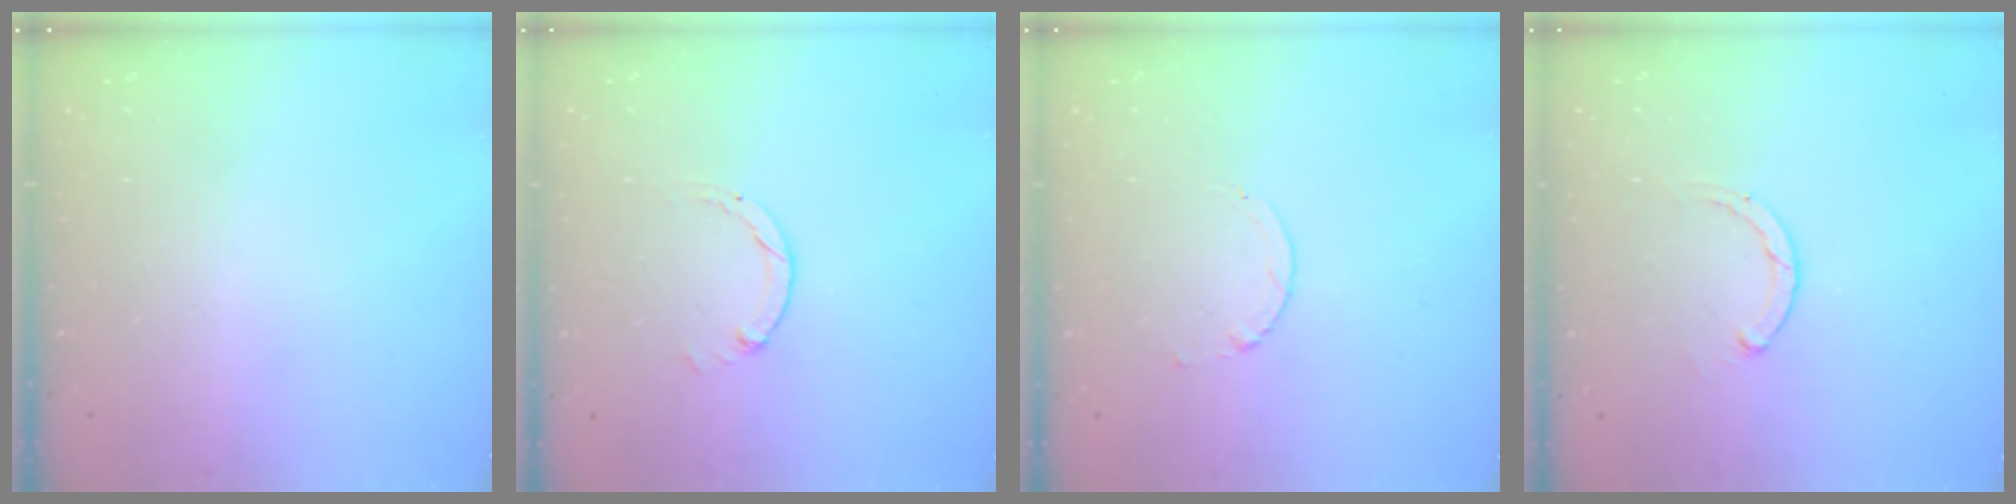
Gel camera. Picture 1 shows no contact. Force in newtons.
{"total": 0.0}
{"total": 2.3, "press": 2.3, "slide": 0.3}
{"total": 1.1, "press": 1.0, "slide": 0.3}